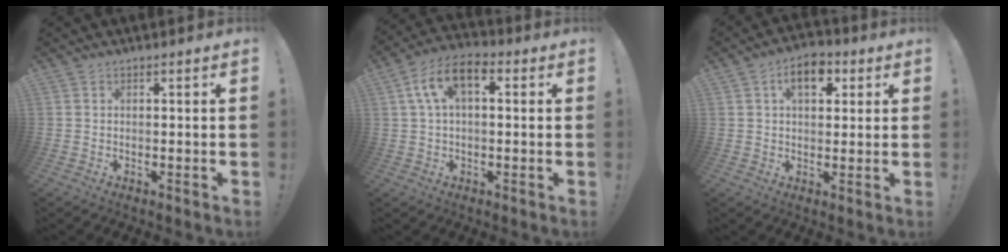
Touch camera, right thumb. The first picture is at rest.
{"total": 9.5, "force": [2.8, 5.2, 7.4], "torque": [-0.133, 0.009, 0.052]}
{"total": 8.3, "force": [3.2, 4.9, 5.9], "torque": [-0.074, 0.000, 0.054]}